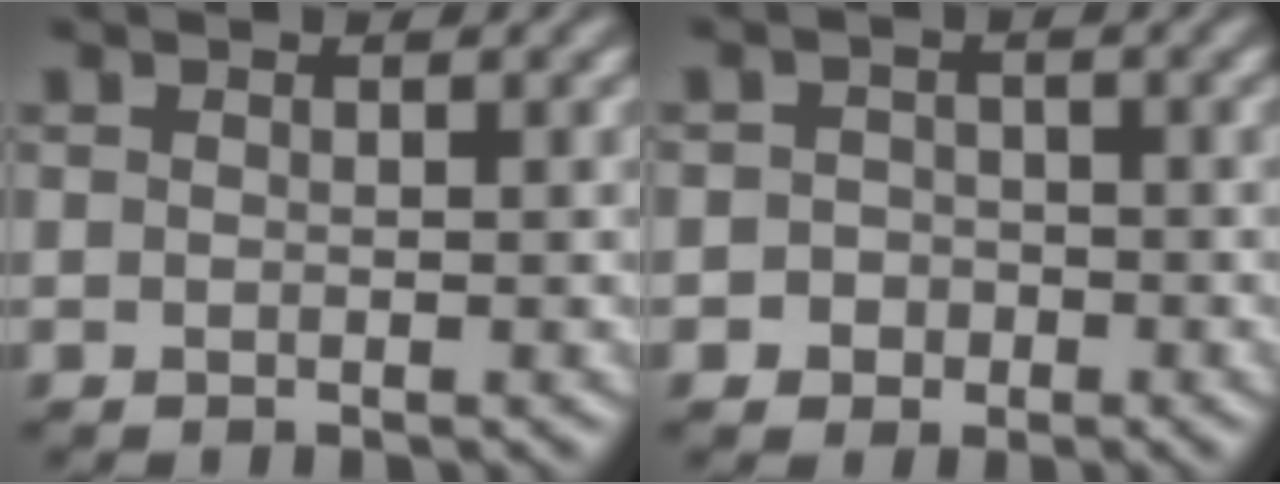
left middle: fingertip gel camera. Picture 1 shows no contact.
{"total": 2.3, "force": [-1.4, 1.8, 0.0], "torque": [0.026, 0.005, -0.030]}